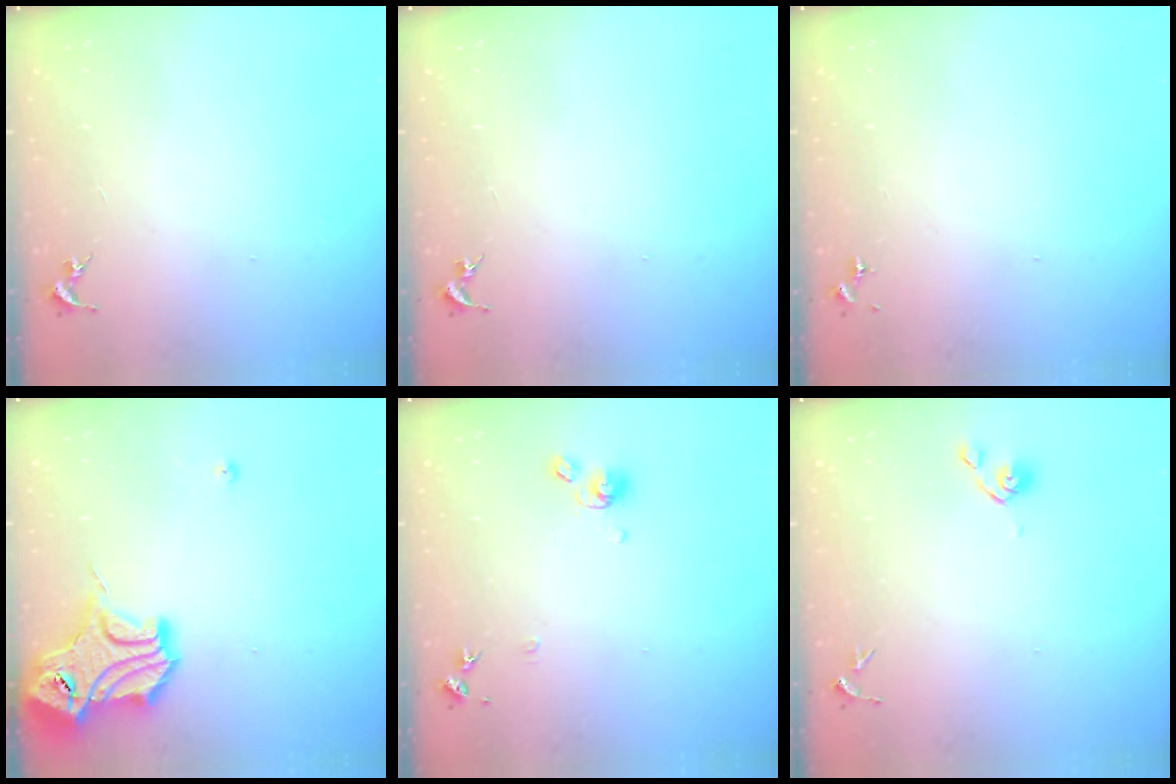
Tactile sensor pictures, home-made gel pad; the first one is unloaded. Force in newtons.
{"total": 0.0}
{"total": 0.0}
{"total": 18.1, "press": 17.9, "slide": 2.0}
{"total": 7.9, "press": 7.9, "slide": 0.8}
{"total": 3.8, "press": 3.7, "slide": 0.8}